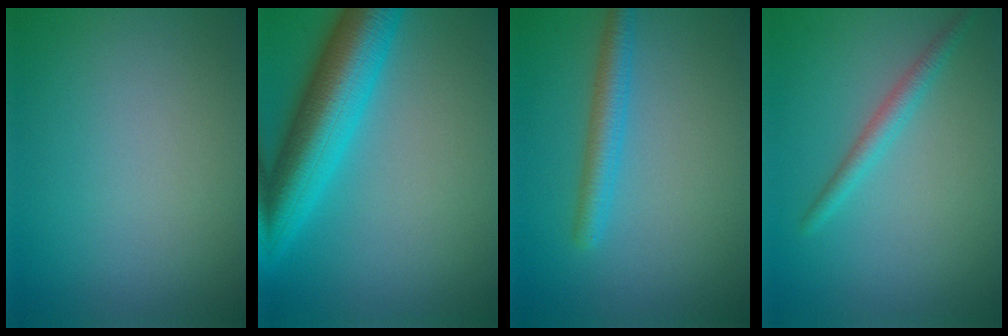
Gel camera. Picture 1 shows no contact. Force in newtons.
{"total": 9.6, "press": 9.6, "slide": 0.3}
{"total": 2.7, "press": 2.7, "slide": 0.1}
{"total": 1.8, "press": 1.8, "slide": 0.1}